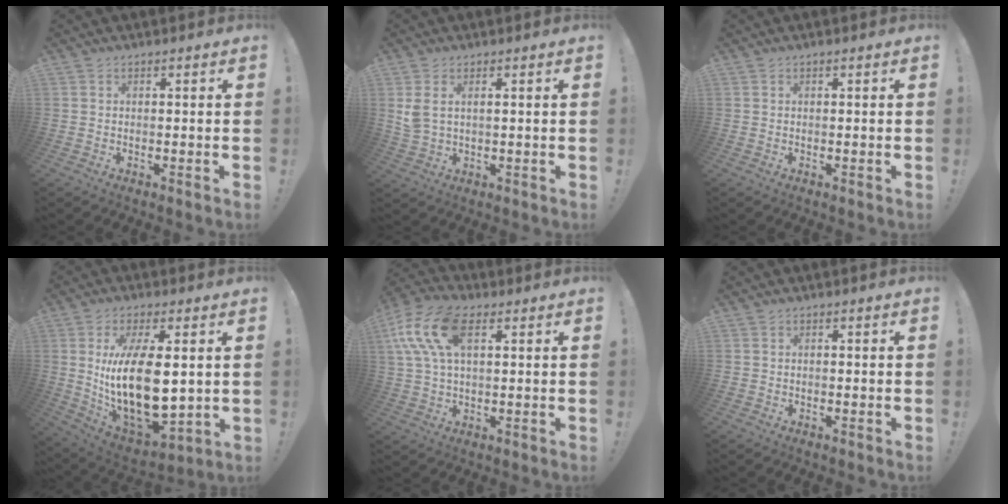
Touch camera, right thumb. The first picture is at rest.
{"total": 4.4, "force": [1.7, 1.7, 3.7], "torque": [-0.075, -0.006, 0.030]}
{"total": 0.0}
{"total": 20.1, "force": [2.7, 9.2, 17.6], "torque": [-0.357, -0.038, 0.051]}
{"total": 15.5, "force": [5.4, 8.5, 11.7], "torque": [-0.222, -0.003, 0.101]}
{"total": 0.7, "force": [-0.4, 0.6, 0.1], "torque": [-0.001, 0.003, -0.007]}